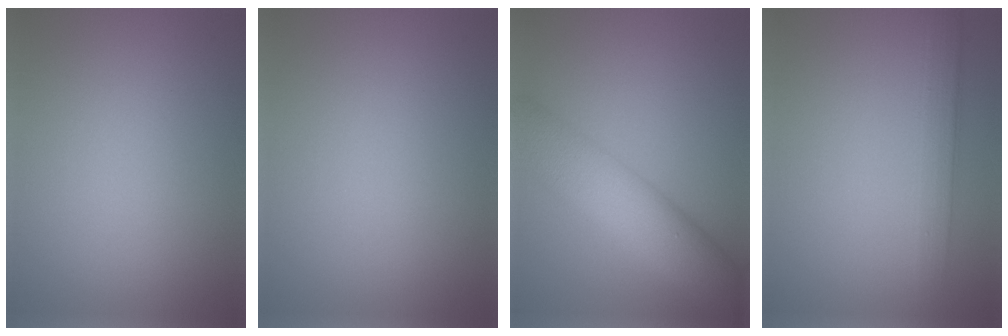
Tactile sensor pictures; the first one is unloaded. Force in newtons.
{"total": 0.0}
{"total": 8.4, "press": 8.4, "slide": 0.5}
{"total": 2.7, "press": 2.7, "slide": 0.1}